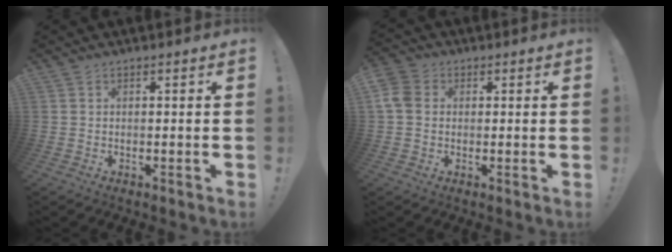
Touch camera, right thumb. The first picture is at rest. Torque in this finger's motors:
{"motor_torque": [0.18, 0.19, 0.30, 0.37, 0.23]}